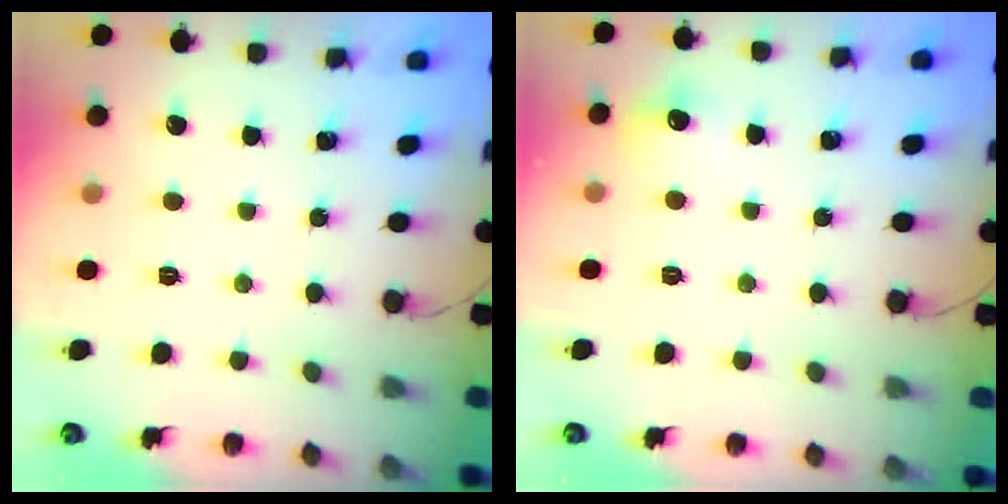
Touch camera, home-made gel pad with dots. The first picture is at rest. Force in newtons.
{"total": 6.4, "press": 6.4, "slide": 0.9}